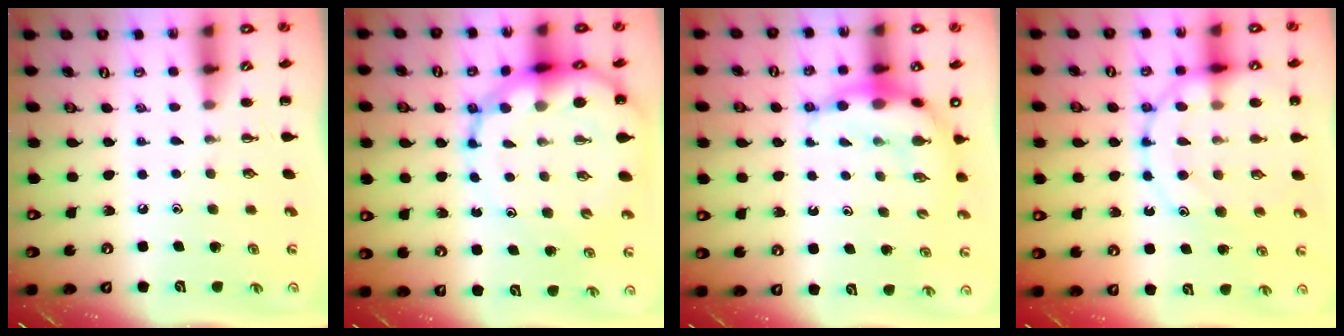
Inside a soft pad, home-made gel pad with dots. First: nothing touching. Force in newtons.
{"total": 15.7, "press": 15.1, "slide": 4.2}
{"total": 8.7, "press": 8.6, "slide": 1.2}
{"total": 17.1, "press": 16.9, "slide": 2.2}